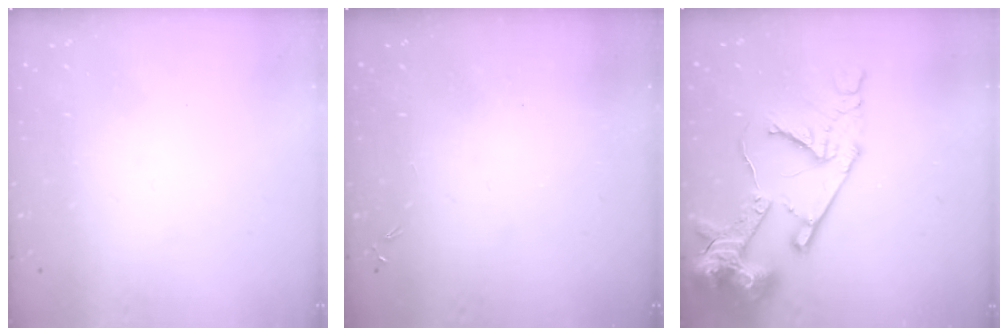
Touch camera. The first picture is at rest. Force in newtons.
{"total": 0.0}
{"total": 18.6, "press": 18.5, "slide": 2.1}